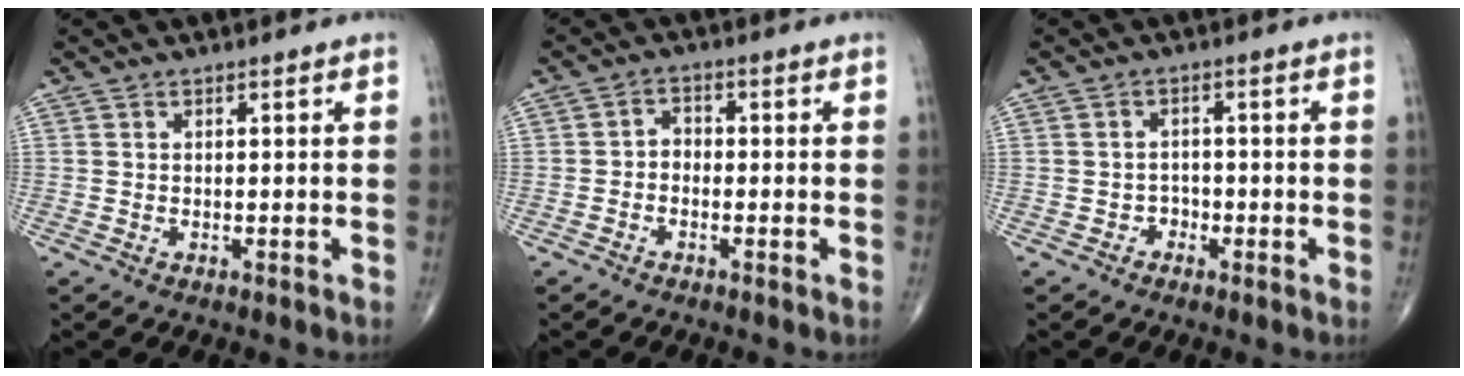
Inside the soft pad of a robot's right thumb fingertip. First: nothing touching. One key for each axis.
{"total": 2.3, "fx": -0.8, "fy": 1.7, "fz": 1.2, "tx": -0.005, "ty": 0.015, "tz": -0.024}
{"total": 2.2, "fx": -1.1, "fy": 1.9, "fz": 0.3, "tx": 0.008, "ty": 0.012, "tz": -0.023}